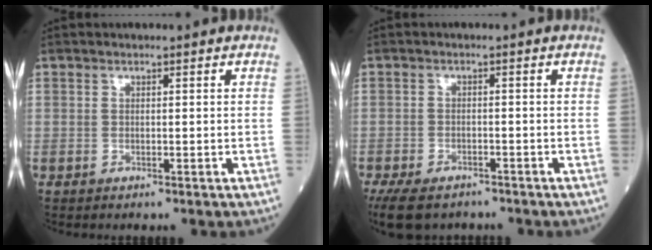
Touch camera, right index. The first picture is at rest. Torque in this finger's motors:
{"motor_torque": [0.22, -0.17, 0.10, 0.06]}